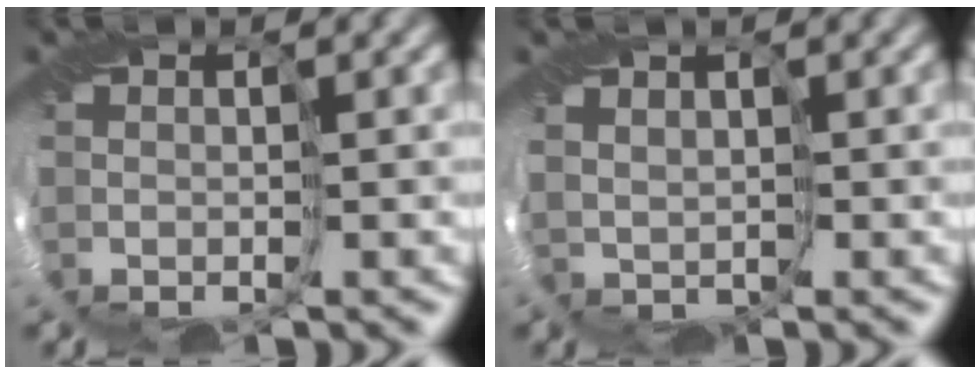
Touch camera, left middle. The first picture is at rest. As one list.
[{"total": 1.5, "force": [0.7, 1.1, 0.8], "torque": [-0.019, 0.000, 0.012]}]